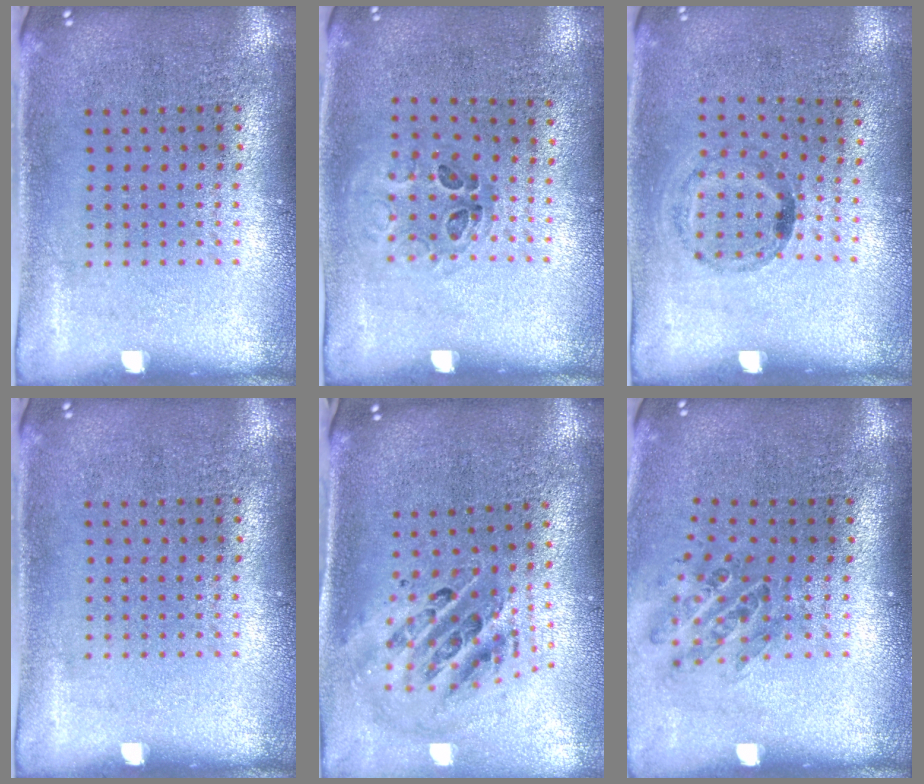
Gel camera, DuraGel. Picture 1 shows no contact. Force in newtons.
{"total": 1.0, "press": 0.7, "slide": 0.6}
{"total": 1.1, "press": 0.6, "slide": 0.9}
{"total": 0.0}
{"total": 1.6, "press": 1.4, "slide": 0.8}
{"total": 1.0, "press": 1.0, "slide": 0.3}